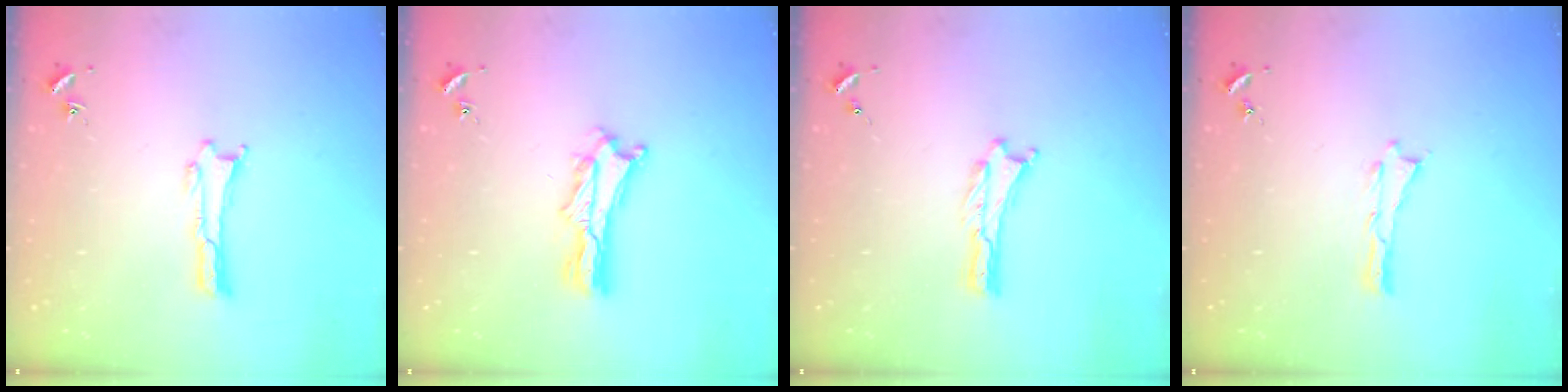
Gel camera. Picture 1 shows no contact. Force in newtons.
{"total": 3.4, "press": 3.4, "slide": 0.3}
{"total": 0.0}
{"total": 0.0}